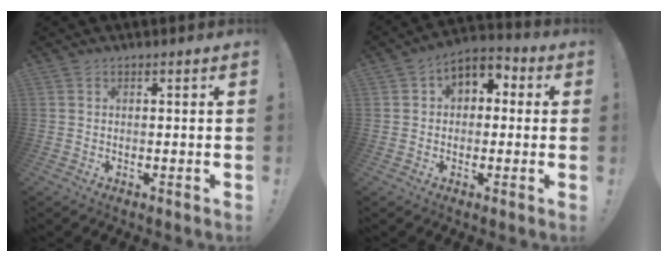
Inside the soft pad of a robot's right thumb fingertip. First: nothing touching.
{"total": 5.8, "force": [0.8, 4.9, 3.0], "torque": [-0.048, 0.009, 0.021]}